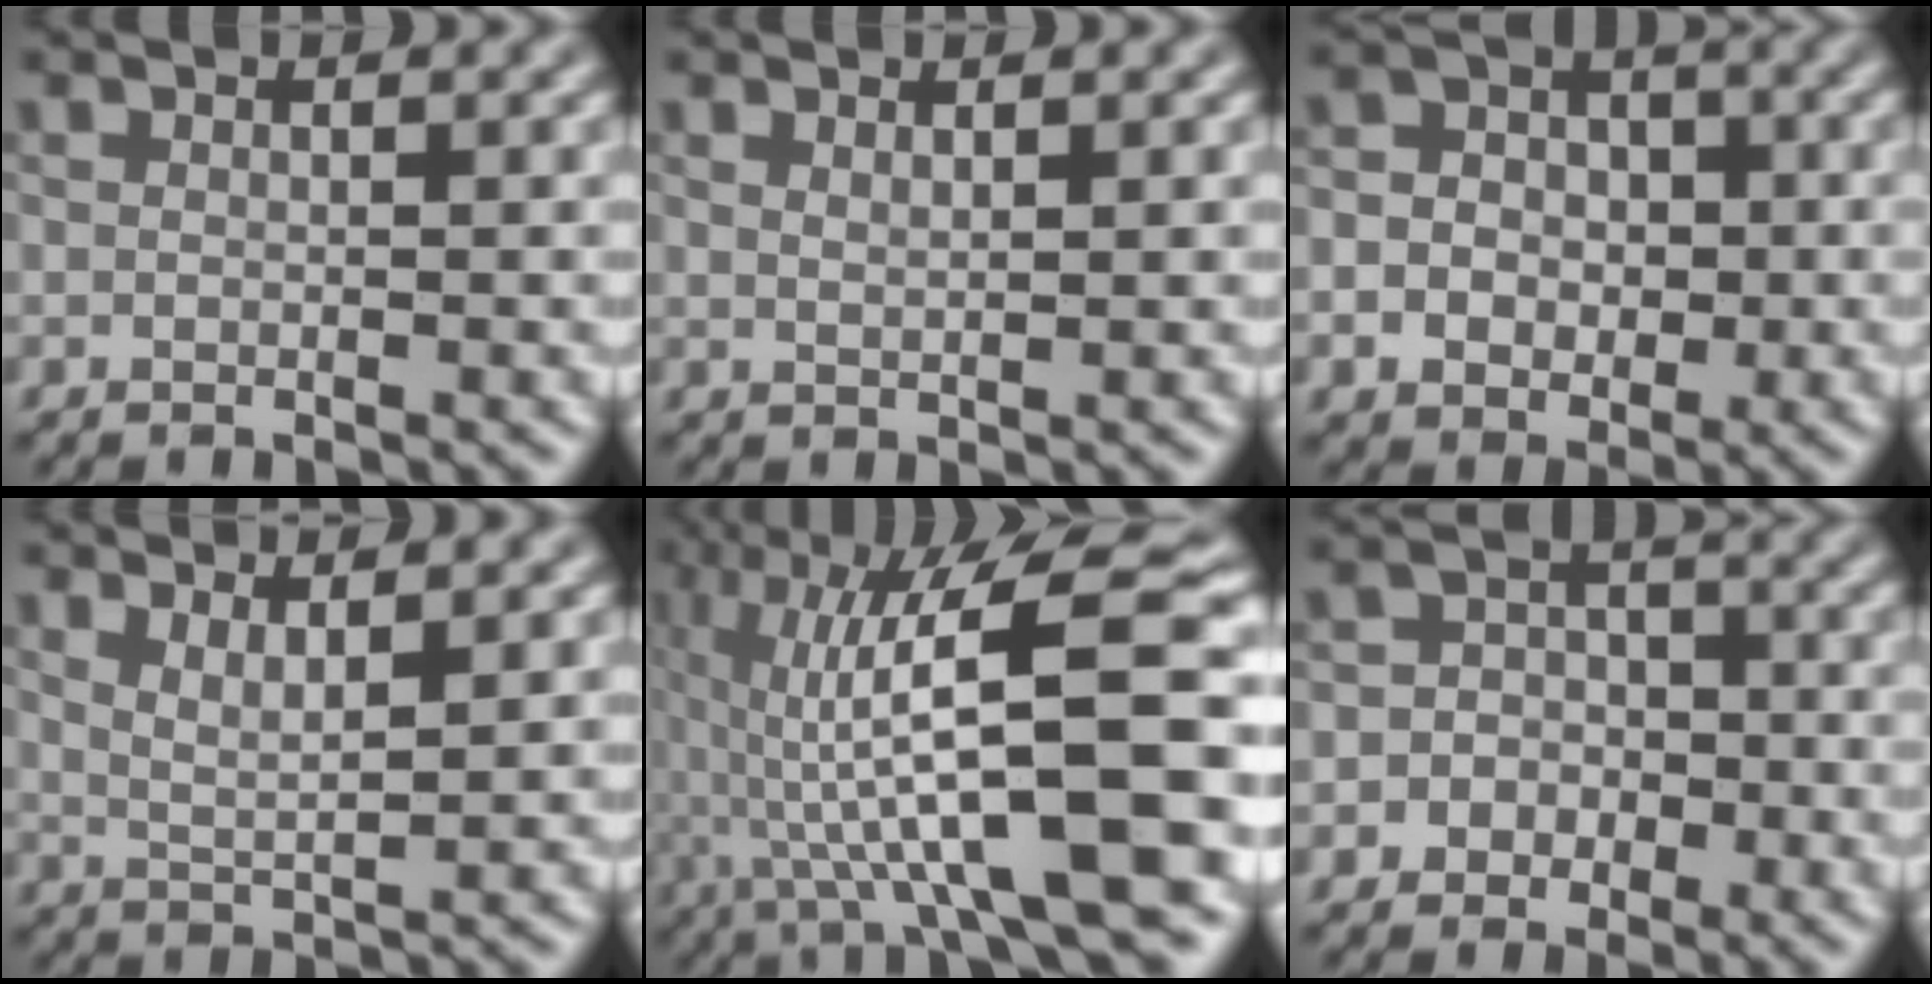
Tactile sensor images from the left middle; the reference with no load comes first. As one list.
[{"total": 1.1, "force": [0.8, 0.5, 0.6], "torque": [-0.010, -0.008, 0.006]}, {"total": 6.5, "force": [-0.9, 5.9, 2.6], "torque": [-0.035, 0.009, -0.048]}, {"total": 2.7, "force": [1.8, 0.9, 1.8], "torque": [-0.030, -0.012, 0.029]}, {"total": 13.9, "force": [-1.7, 3.1, 13.5], "torque": [-0.230, 0.016, -0.030]}, {"total": 5.0, "force": [-1.9, 4.6, 0.8], "torque": [0.016, 0.001, -0.056]}]